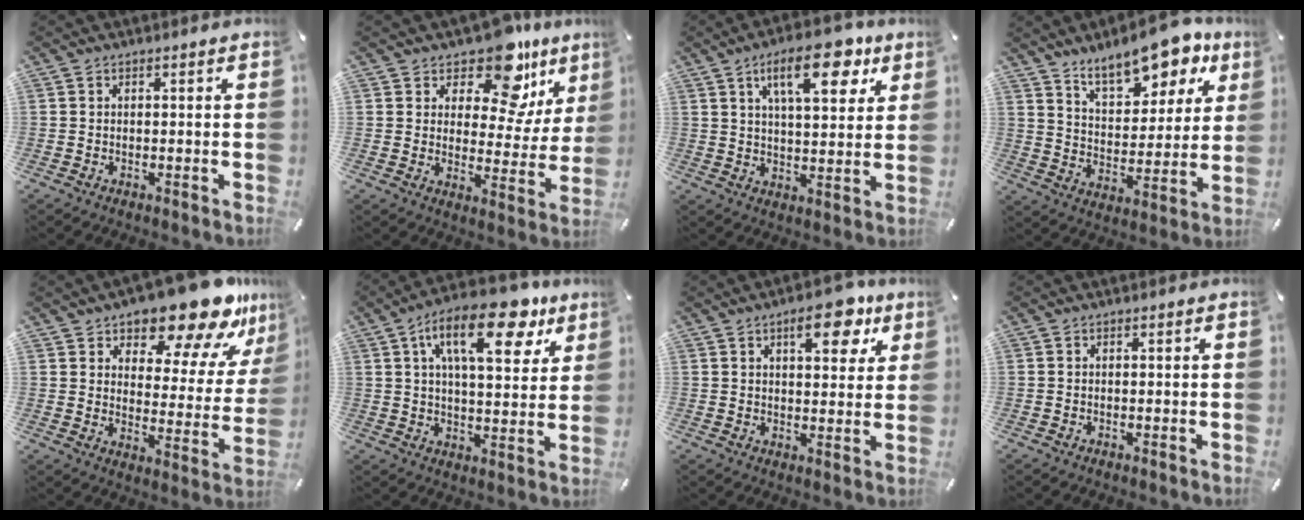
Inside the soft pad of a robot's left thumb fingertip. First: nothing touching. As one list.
[{"total": 13.7, "force": [10.0, 6.6, 6.8], "torque": [-0.103, -0.078, 0.173]}, {"total": 15.4, "force": [7.9, 6.6, 11.5], "torque": [-0.165, -0.020, 0.126]}, {"total": 14.0, "force": [11.3, 5.8, 5.9], "torque": [-0.098, -0.074, 0.198]}, {"total": 18.1, "force": [14.9, 6.5, 8.1], "torque": [-0.114, -0.115, 0.245]}, {"total": 19.2, "force": [9.8, 8.5, 14.2], "torque": [-0.213, -0.035, 0.152]}, {"total": 12.2, "force": [6.4, 5.2, 9.0], "torque": [-0.114, -0.021, 0.103]}, {"total": 0.0}]